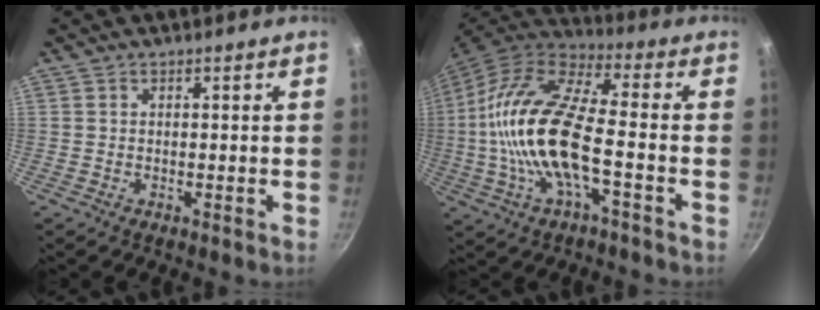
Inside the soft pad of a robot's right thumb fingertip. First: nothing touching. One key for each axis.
{"total": 19.8, "fx": -2.9, "fy": 7.5, "fz": 18.0, "tx": -0.356, "ty": 0.032, "tz": -0.070}